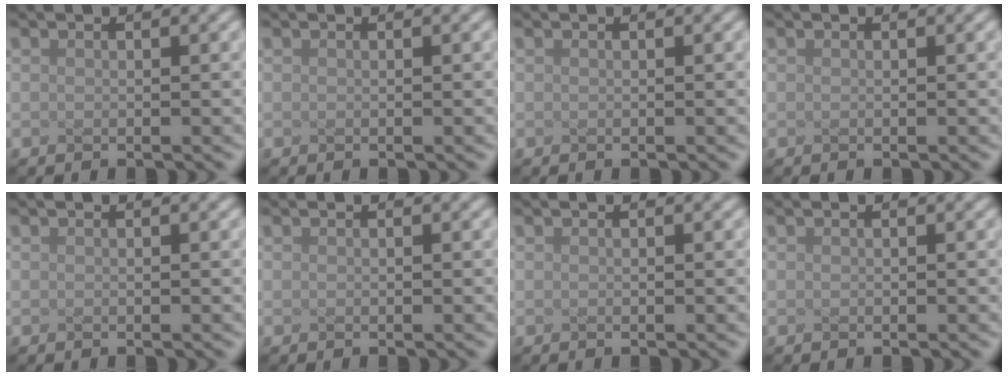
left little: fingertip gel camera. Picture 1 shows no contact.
{"total": 0.0}
{"total": 0.0}
{"total": 0.0}
{"total": 0.0}
{"total": 0.0}
{"total": 0.0}
{"total": 0.0}